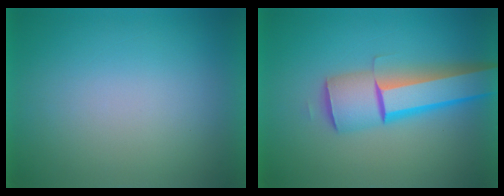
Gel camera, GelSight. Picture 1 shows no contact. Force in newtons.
{"total": 5.9}